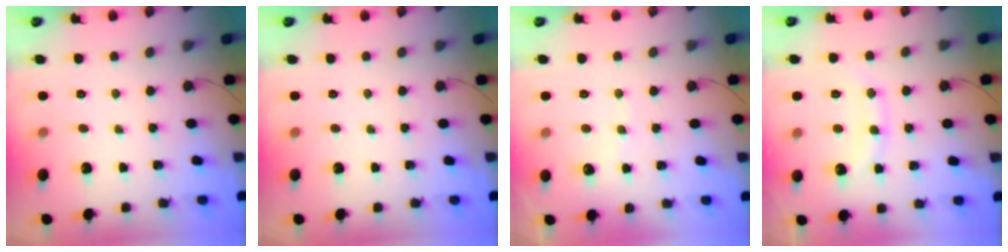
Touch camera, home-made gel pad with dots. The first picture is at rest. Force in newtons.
{"total": 0.0}
{"total": 5.9, "press": 5.9, "slide": 1.0}
{"total": 12.6, "press": 12.6, "slide": 0.8}